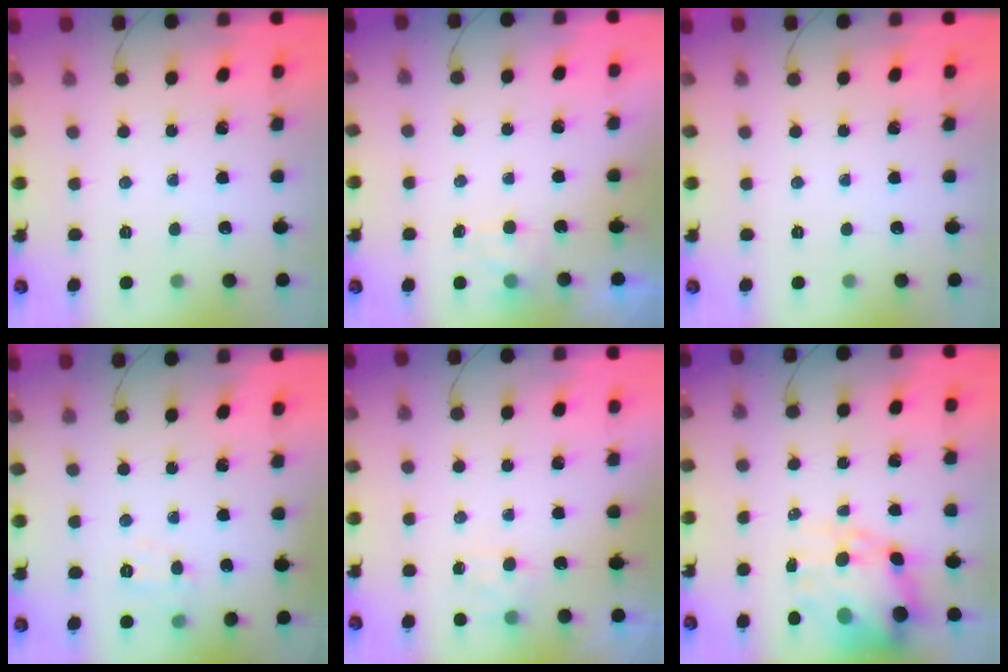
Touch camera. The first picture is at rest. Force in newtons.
{"total": 2.0, "press": 1.4, "slide": 1.3}
{"total": 0.0}
{"total": 5.8, "press": 5.6, "slide": 1.2}
{"total": 5.4, "press": 5.2, "slide": 1.3}
{"total": 12.9, "press": 12.4, "slide": 3.8}